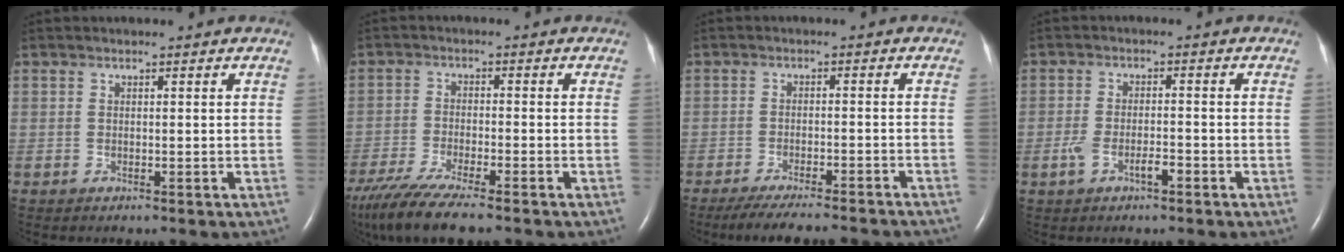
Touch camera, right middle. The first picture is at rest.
{"total": 11.8, "force": [-9.5, 1.1, 6.9], "torque": [-0.124, -0.030, -0.161]}
{"total": 14.2, "force": [-12.8, 1.2, 6.0], "torque": [-0.093, -0.022, -0.173]}
{"total": 3.8, "force": [-1.8, 1.3, 3.0], "torque": [-0.067, 0.006, -0.030]}